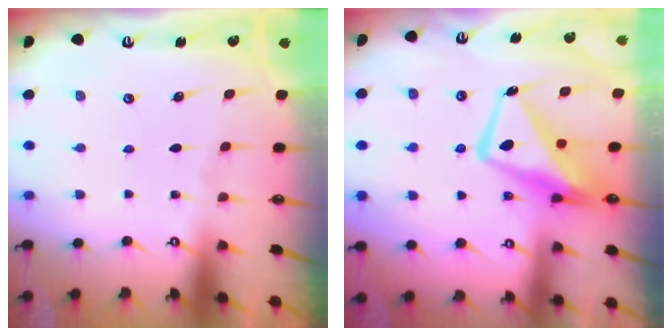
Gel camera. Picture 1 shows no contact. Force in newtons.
{"total": 13.1, "press": 12.9, "slide": 2.0}